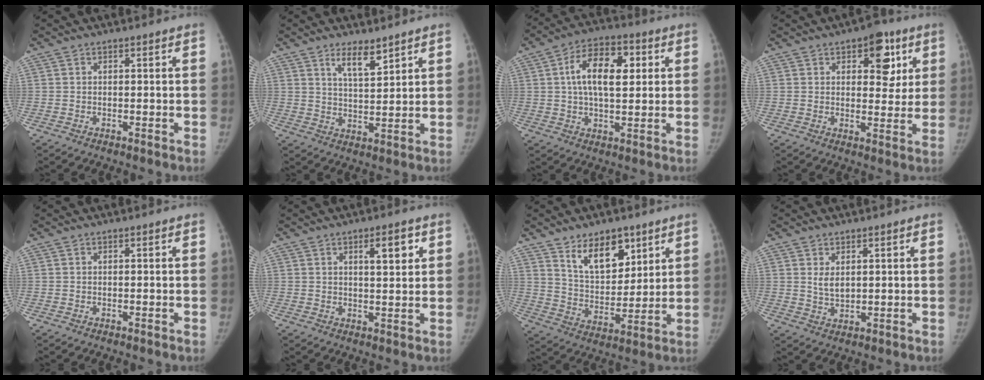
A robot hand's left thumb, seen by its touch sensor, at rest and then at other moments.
{"total": 3.9, "force": [2.9, 1.3, 2.2], "torque": [-0.025, -0.025, 0.050]}
{"total": 12.6, "force": [2.7, 6.7, 10.3], "torque": [-0.158, 0.009, 0.039]}
{"total": 9.5, "force": [4.1, 5.5, 6.5], "torque": [-0.038, -0.011, 0.049]}
{"total": 0.0}
{"total": 5.4, "force": [2.4, 1.8, 4.5], "torque": [-0.057, -0.013, 0.037]}
{"total": 12.3, "force": [7.4, 6.9, 7.0], "torque": [-0.075, -0.056, 0.137]}
{"total": 3.1, "force": [1.2, 1.8, 2.3], "torque": [-0.033, -0.013, 0.028]}